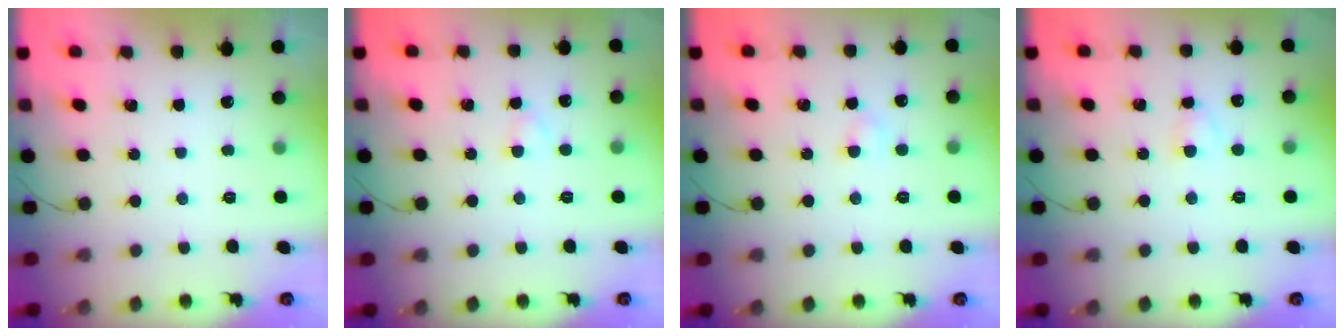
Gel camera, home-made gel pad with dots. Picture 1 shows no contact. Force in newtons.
{"total": 1.8, "press": 1.5, "slide": 0.9}
{"total": 2.3, "press": 2.1, "slide": 0.8}
{"total": 2.3, "press": 2.1, "slide": 1.0}